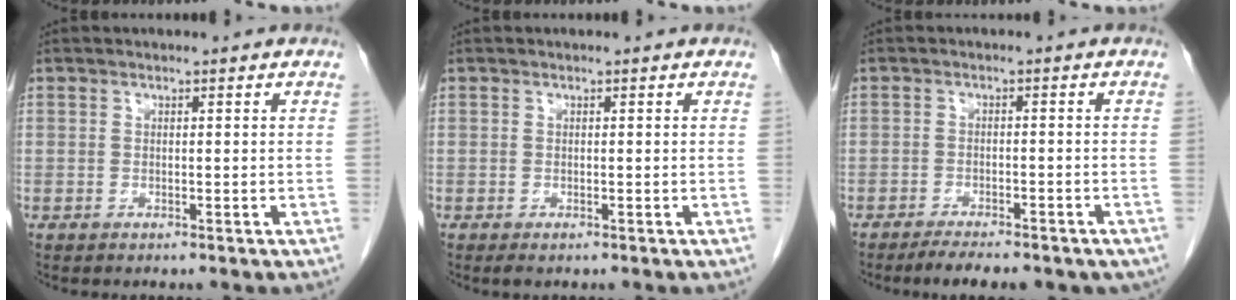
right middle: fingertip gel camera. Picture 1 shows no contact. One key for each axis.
{"total": 0.6, "fx": -0.4, "fy": 0.2, "fz": 0.5, "tx": -0.008, "ty": -0.002, "tz": -0.004}
{"total": 9.3, "fx": -7.5, "fy": 2.7, "fz": 4.8, "tx": -0.059, "ty": 0.002, "tz": -0.098}